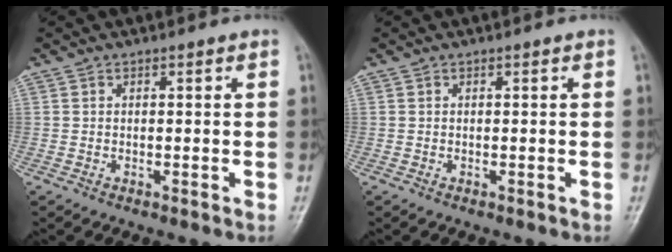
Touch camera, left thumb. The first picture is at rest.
{"total": 0.0}